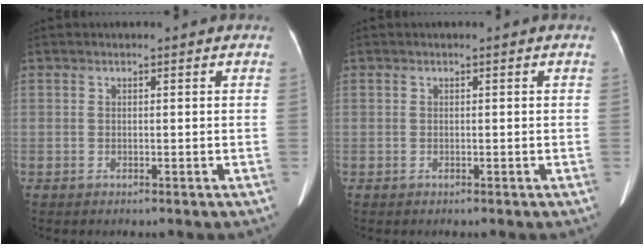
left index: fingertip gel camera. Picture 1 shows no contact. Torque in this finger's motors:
{"motor_torque": [0.06, -0.22, 0.02, 0.00]}